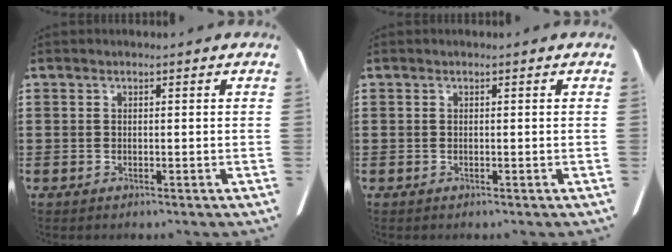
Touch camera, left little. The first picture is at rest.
{"total": 0.0}